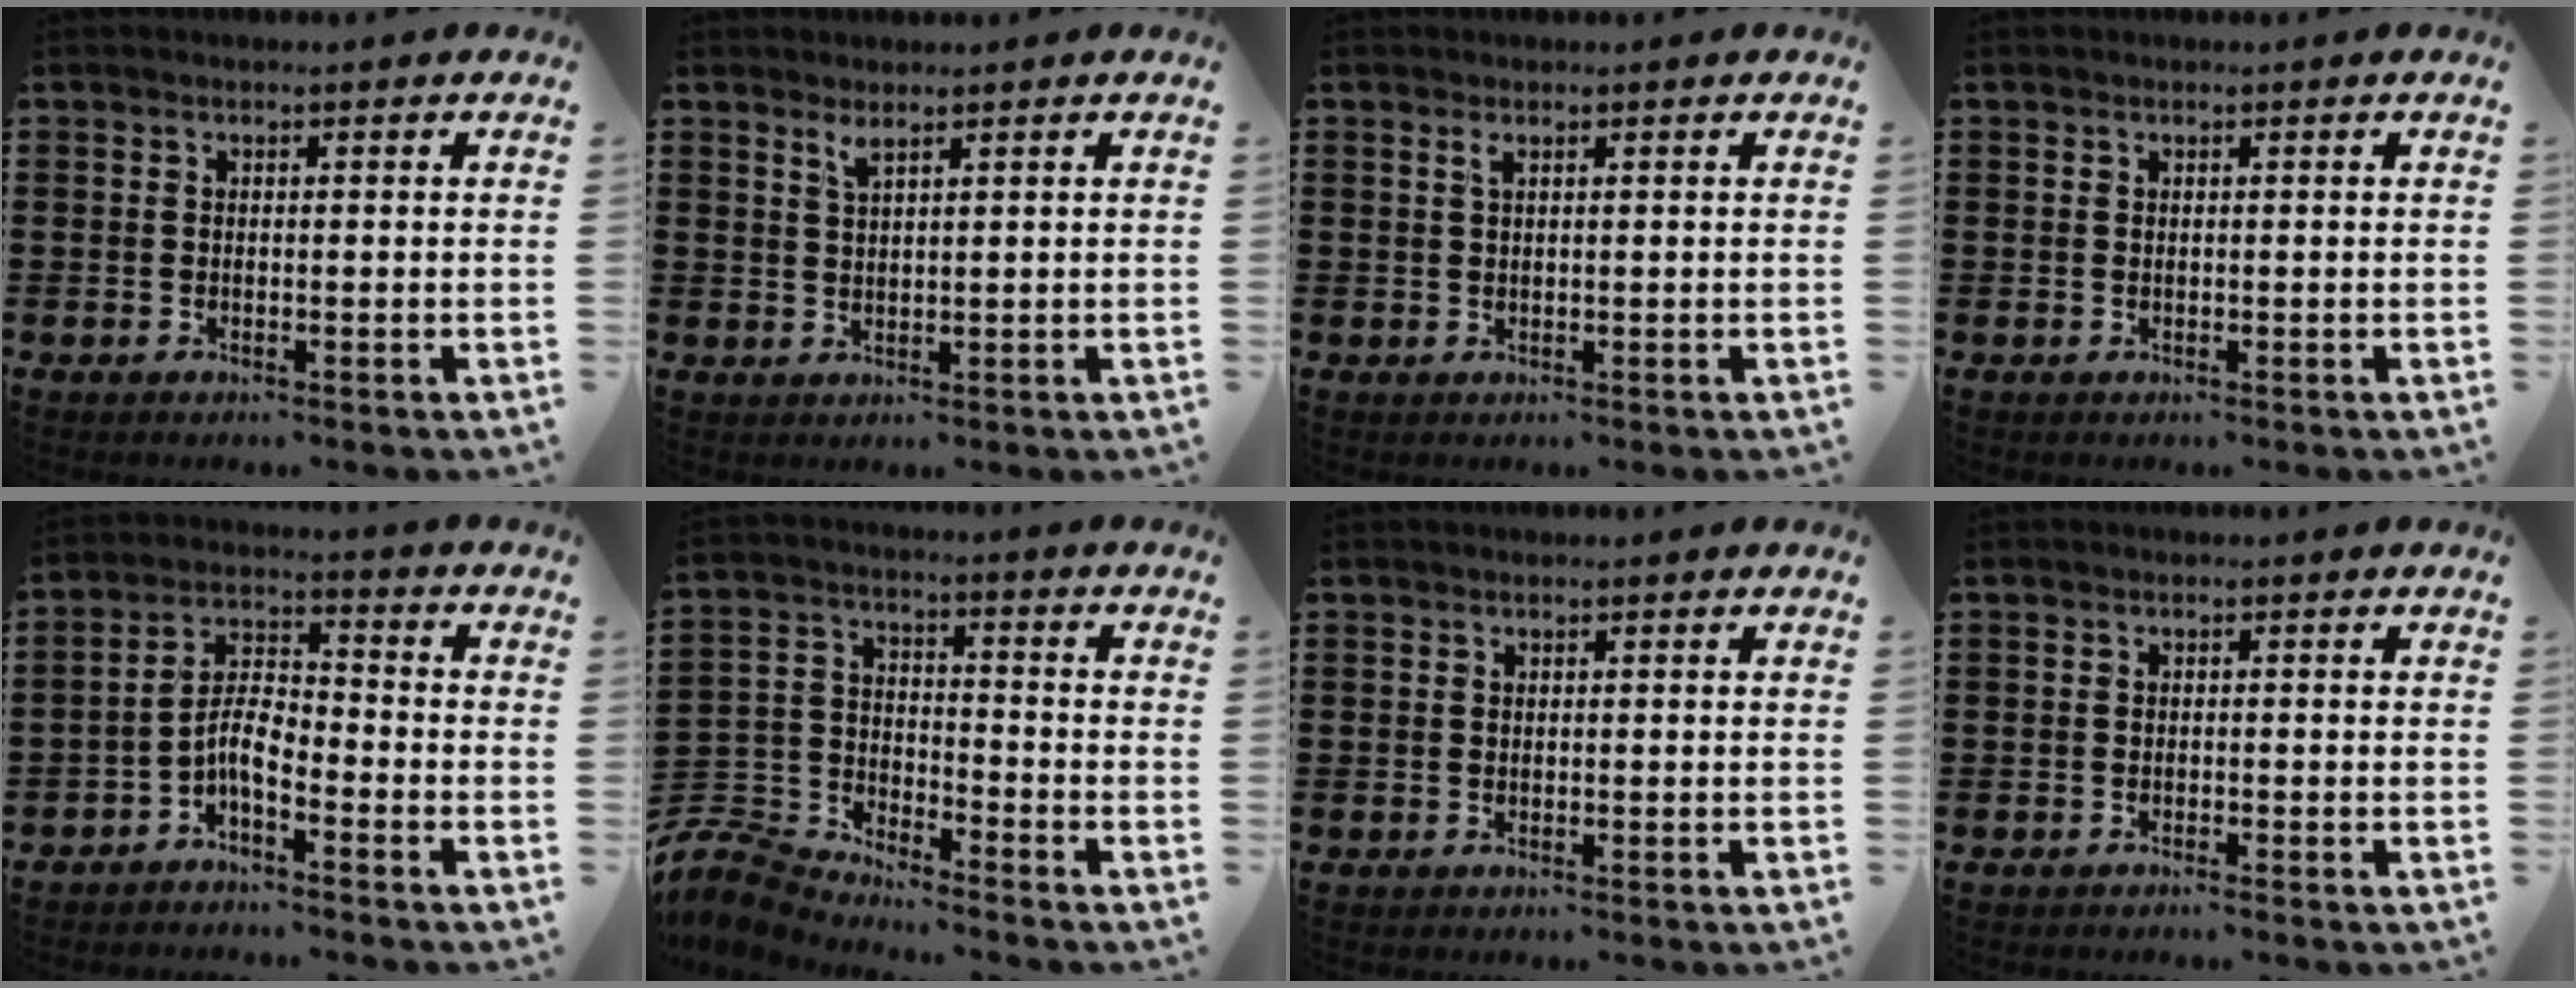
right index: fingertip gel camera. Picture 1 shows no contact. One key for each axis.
{"total": 1.9, "fx": 1.5, "fy": 0.2, "fz": 1.1, "tx": -0.024, "ty": 0.001, "tz": 0.027}
{"total": 0.8, "fx": 0.4, "fy": 0.1, "fz": 0.7, "tx": -0.016, "ty": 0.001, "tz": 0.008}
{"total": 0.0}
{"total": 5.2, "fx": -3.0, "fy": 1.7, "fz": 3.9, "tx": -0.091, "ty": 0.004, "tz": -0.064}
{"total": 6.2, "fx": -5.9, "fy": 1.5, "fz": 0.9, "tx": -0.053, "ty": -0.007, "tz": -0.130}
{"total": 0.0}
{"total": 0.6, "fx": -0.6, "fy": 0.0, "fz": 0.2, "tx": -0.005, "ty": -0.001, "tz": -0.012}